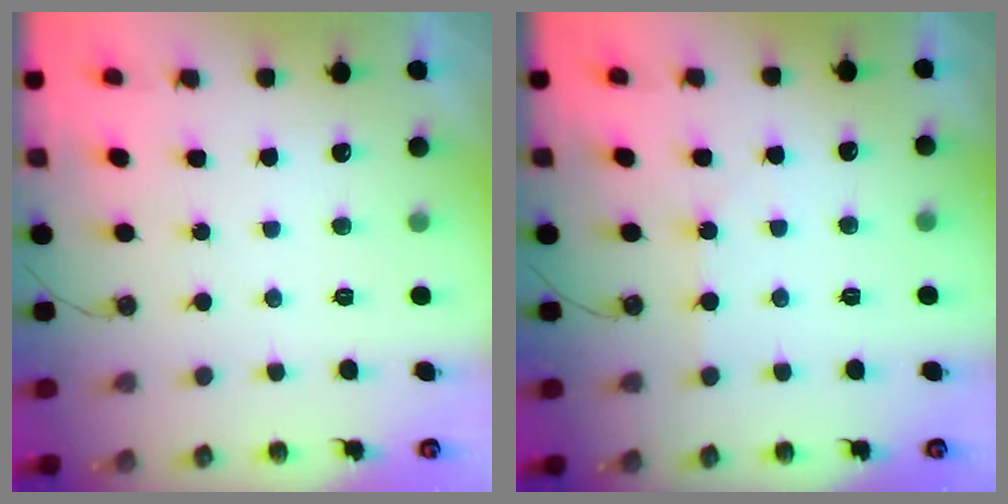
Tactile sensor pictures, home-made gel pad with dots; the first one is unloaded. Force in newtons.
{"total": 2.7, "press": 2.7, "slide": 0.5}